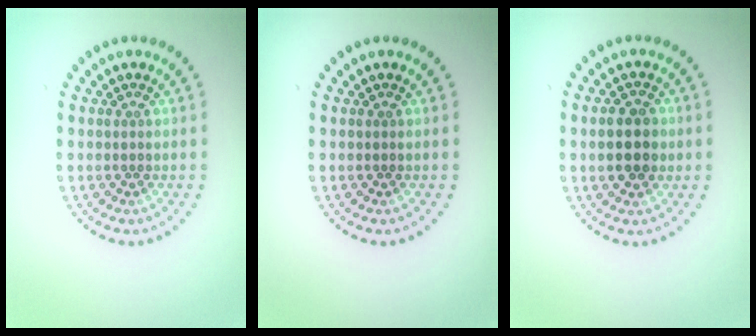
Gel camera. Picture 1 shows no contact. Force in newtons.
{"total": 0.0}
{"total": 3.8, "press": 3.8, "slide": 0.3}